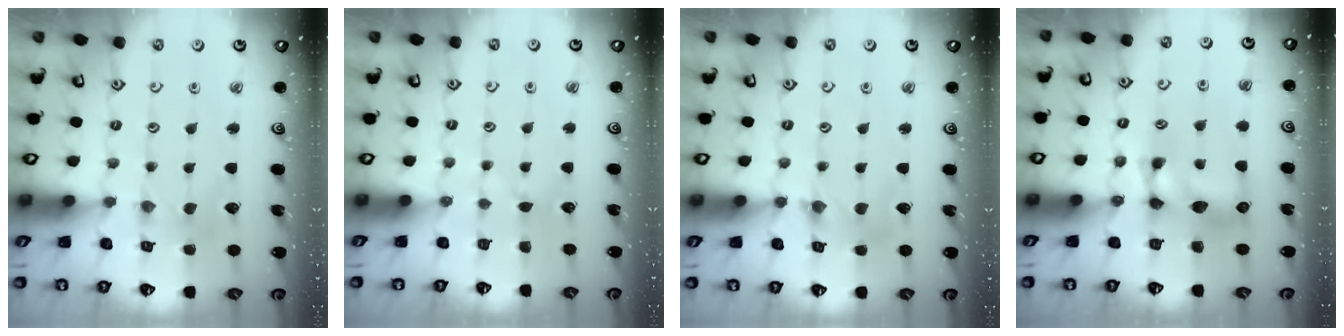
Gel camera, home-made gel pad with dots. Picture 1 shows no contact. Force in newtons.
{"total": 2.5, "press": 2.5, "slide": 0.4}
{"total": 2.4, "press": 2.4, "slide": 0.4}
{"total": 11.3, "press": 11.2, "slide": 0.4}